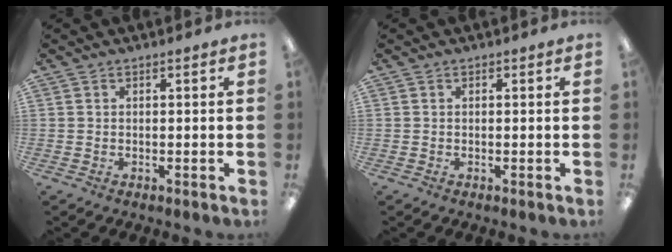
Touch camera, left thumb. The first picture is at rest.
{"total": 0.0}